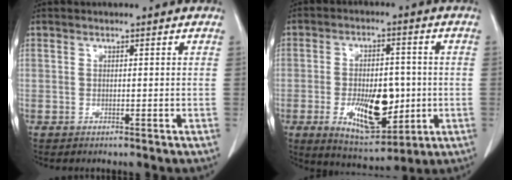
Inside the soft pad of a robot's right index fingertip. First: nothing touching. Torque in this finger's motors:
{"motor_torque": [0.45, -0.04, 0.24, 0.06]}